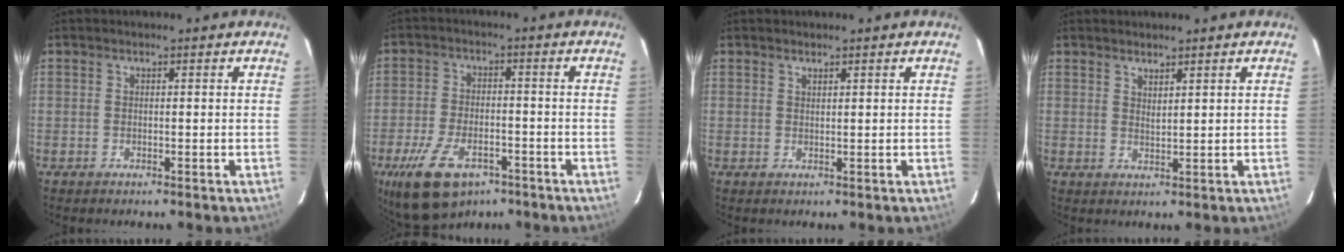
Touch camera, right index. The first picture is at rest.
{"total": 13.8, "force": [-8.3, 6.9, 8.6], "torque": [-0.191, -0.023, -0.142]}
{"total": 0.8, "force": [0.7, 0.2, 0.3], "torque": [-0.005, 0.001, 0.013]}
{"total": 2.0, "force": [1.7, 0.4, 0.9], "torque": [-0.015, -0.001, 0.030]}